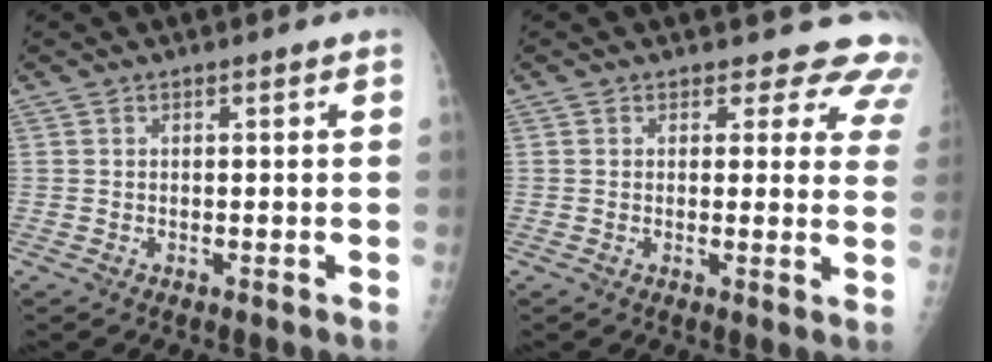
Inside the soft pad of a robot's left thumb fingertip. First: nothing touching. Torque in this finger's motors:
{"motor_torque": [-0.07, 0.36, -0.06, -0.22, 0.03]}